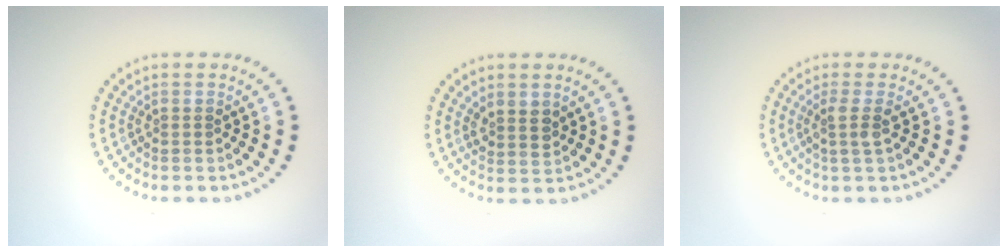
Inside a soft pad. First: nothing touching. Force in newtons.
{"total": 1.9, "press": 1.7, "slide": 1.0}
{"total": 1.8, "press": 1.3, "slide": 1.2}